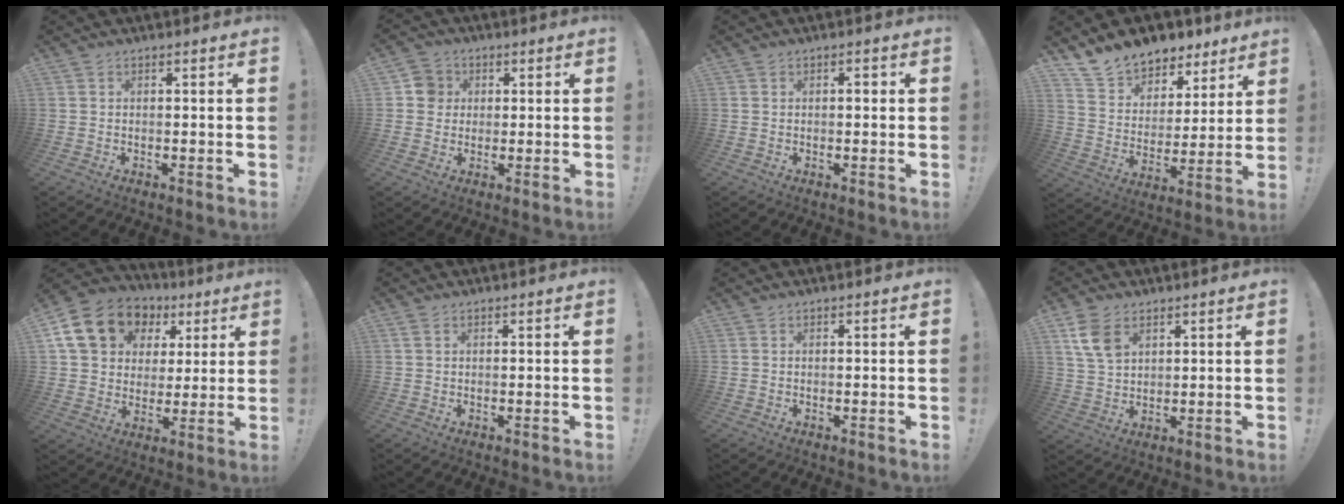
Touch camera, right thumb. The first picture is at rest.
{"total": 5.8, "force": [1.0, 5.6, 1.4], "torque": [-0.010, 0.005, 0.019]}
{"total": 1.1, "force": [-0.1, 0.6, 0.9], "torque": [-0.003, -0.001, -0.007]}
{"total": 12.2, "force": [10.3, 6.2, 2.0], "torque": [-0.048, -0.084, 0.192]}
{"total": 17.7, "force": [7.4, 13.9, 8.2], "torque": [-0.122, -0.026, 0.155]}
{"total": 1.2, "force": [0.6, 0.8, 0.7], "torque": [-0.015, 0.004, 0.012]}
{"total": 0.0}
{"total": 8.1, "force": [4.1, 5.1, 4.7], "torque": [-0.083, -0.013, 0.078]}